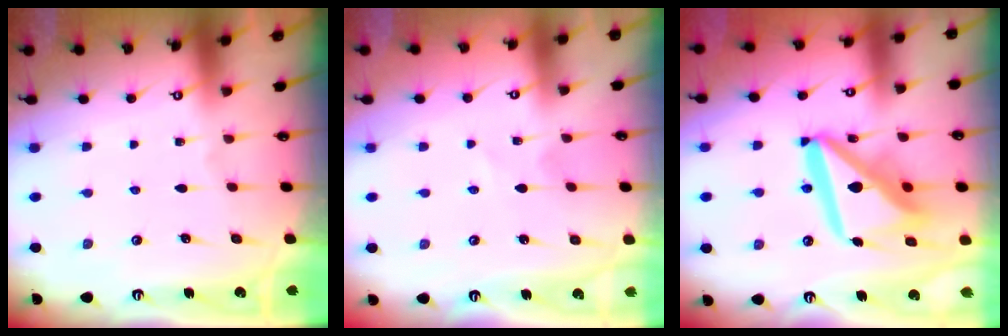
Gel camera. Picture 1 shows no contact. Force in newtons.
{"total": 1.4, "press": 1.4, "slide": 0.3}
{"total": 17.1, "press": 17.0, "slide": 2.1}